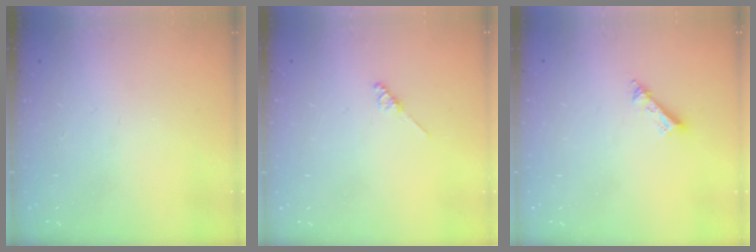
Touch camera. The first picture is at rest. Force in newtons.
{"total": 2.0, "press": 1.9, "slide": 0.3}
{"total": 3.6, "press": 3.6, "slide": 0.2}